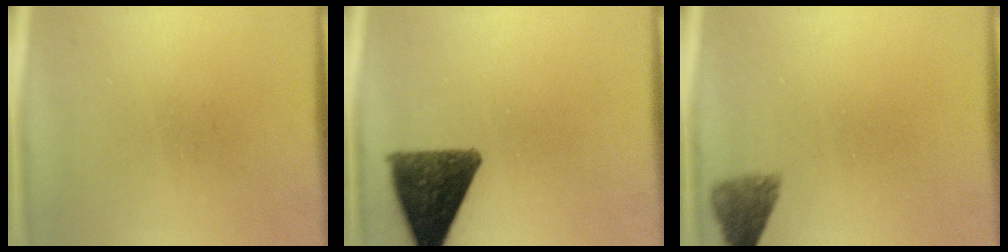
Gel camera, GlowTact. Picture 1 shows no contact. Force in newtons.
{"total": 11.5}
{"total": 3.4}